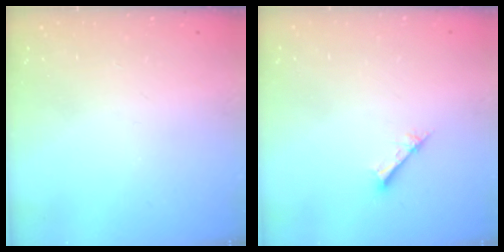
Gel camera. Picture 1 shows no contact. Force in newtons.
{"total": 1.7, "press": 1.7, "slide": 0.2}